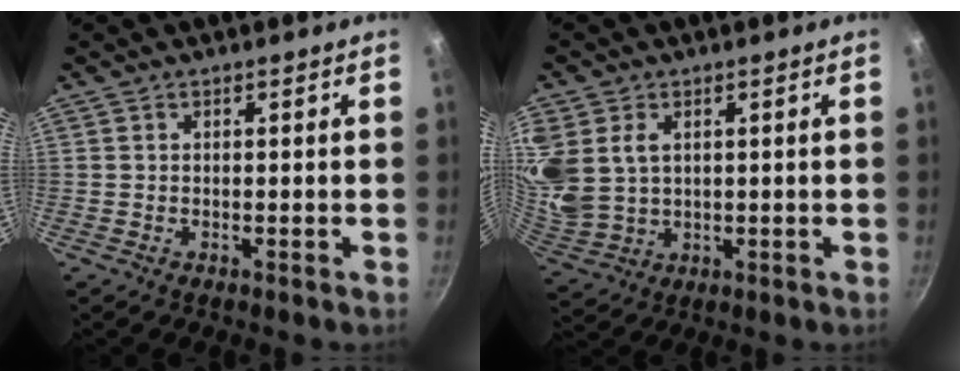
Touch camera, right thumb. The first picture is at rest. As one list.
[{"total": 11.7, "force": [3.4, 8.7, 7.0], "torque": [-0.153, -0.008, 0.080]}]